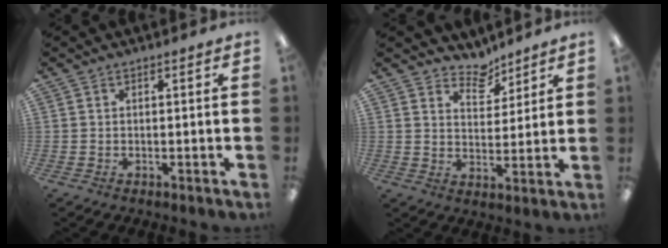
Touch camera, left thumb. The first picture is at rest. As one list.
[{"total": 6.2, "force": [5.5, 2.8, 1.1], "torque": [-0.008, -0.040, 0.097]}]